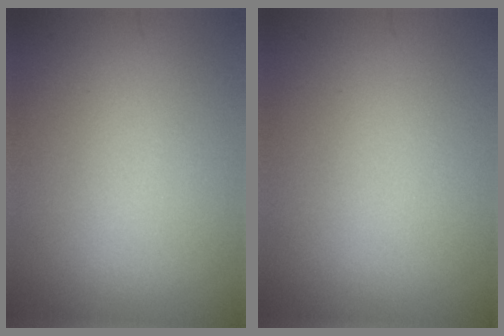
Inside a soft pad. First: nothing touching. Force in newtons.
{"total": 0.0}